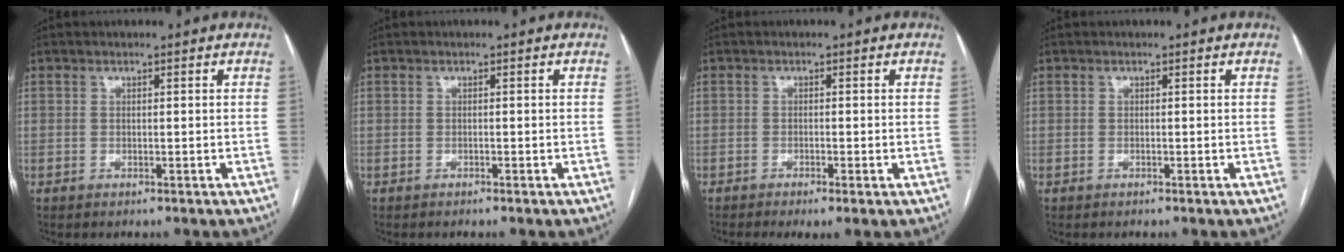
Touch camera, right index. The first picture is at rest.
{"total": 0.0}
{"total": 3.1, "force": [-1.6, 0.5, 2.6], "torque": [-0.044, -0.009, -0.028]}
{"total": 0.0}